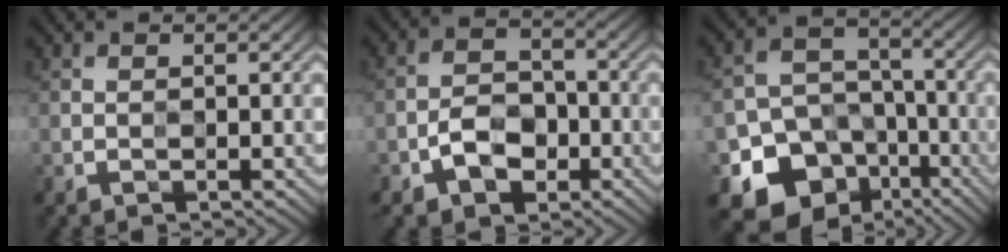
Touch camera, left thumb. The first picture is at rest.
{"total": 5.9, "force": [-2.7, 3.9, 3.6], "torque": [-0.063, 0.003, -0.058]}
{"total": 14.0, "force": [-7.3, 10.8, 4.9], "torque": [-0.118, -0.033, -0.119]}